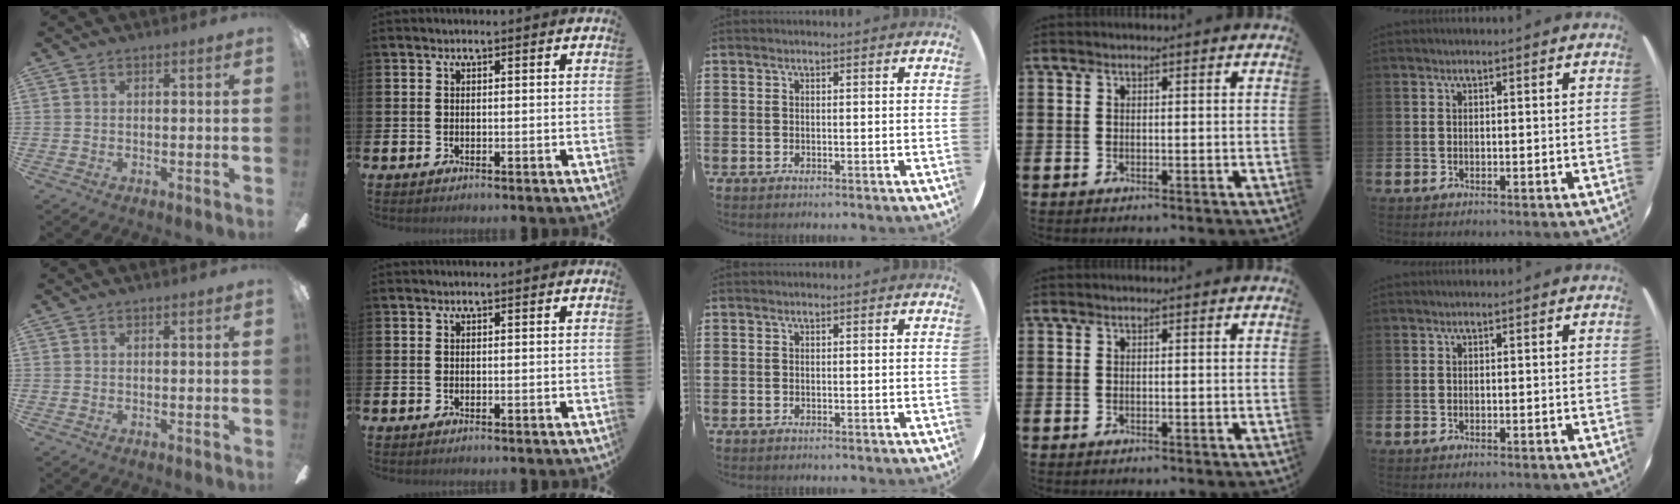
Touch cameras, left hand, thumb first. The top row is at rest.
{}